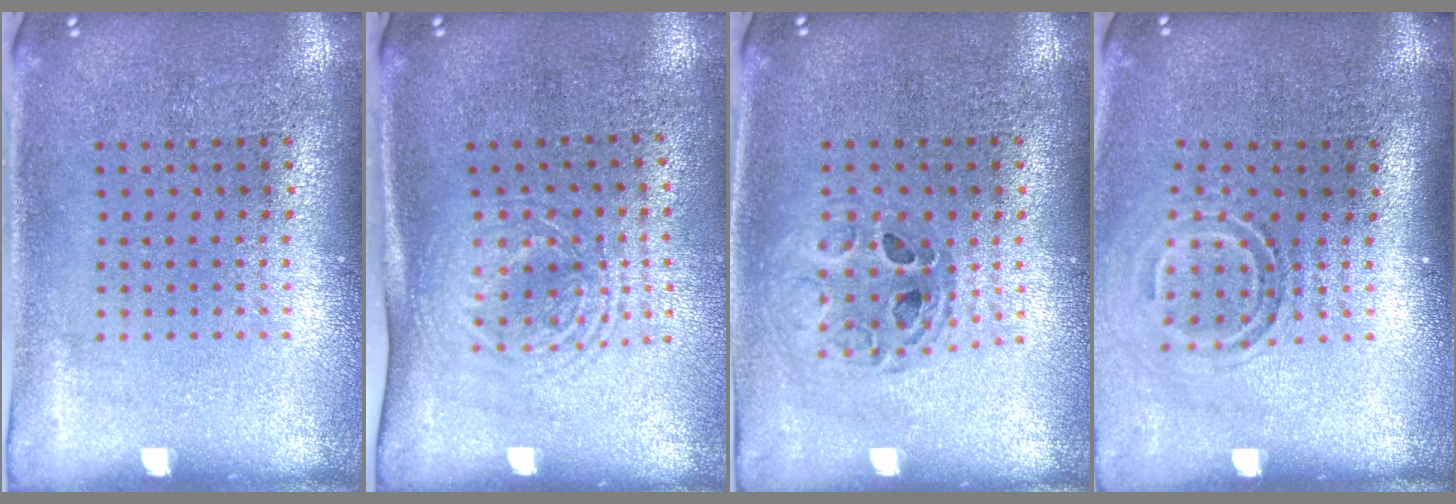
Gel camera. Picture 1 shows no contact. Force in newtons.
{"total": 1.7, "press": 1.3, "slide": 1.0}
{"total": 0.8, "press": 0.8, "slide": 0.1}
{"total": 1.7, "press": 1.1, "slide": 1.3}